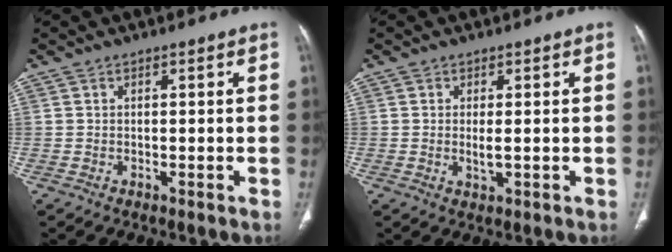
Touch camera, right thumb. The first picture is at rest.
{"total": 2.0, "force": [-0.1, 0.6, 1.9], "torque": [-0.043, -0.007, 0.002]}